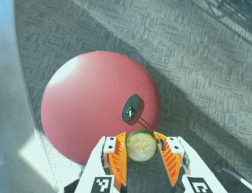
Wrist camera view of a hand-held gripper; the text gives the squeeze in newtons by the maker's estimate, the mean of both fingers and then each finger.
{"total": 9.9, "left": 10.2, "right": 9.7}